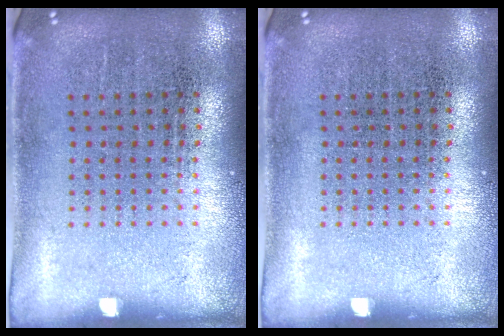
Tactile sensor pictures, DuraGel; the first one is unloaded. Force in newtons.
{"total": 0.0}